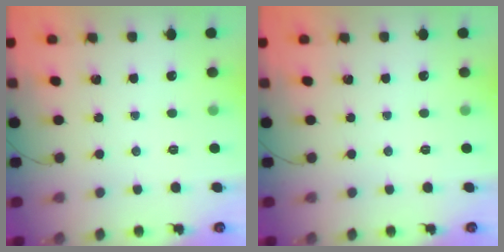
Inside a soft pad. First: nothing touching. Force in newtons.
{"total": 0.0}